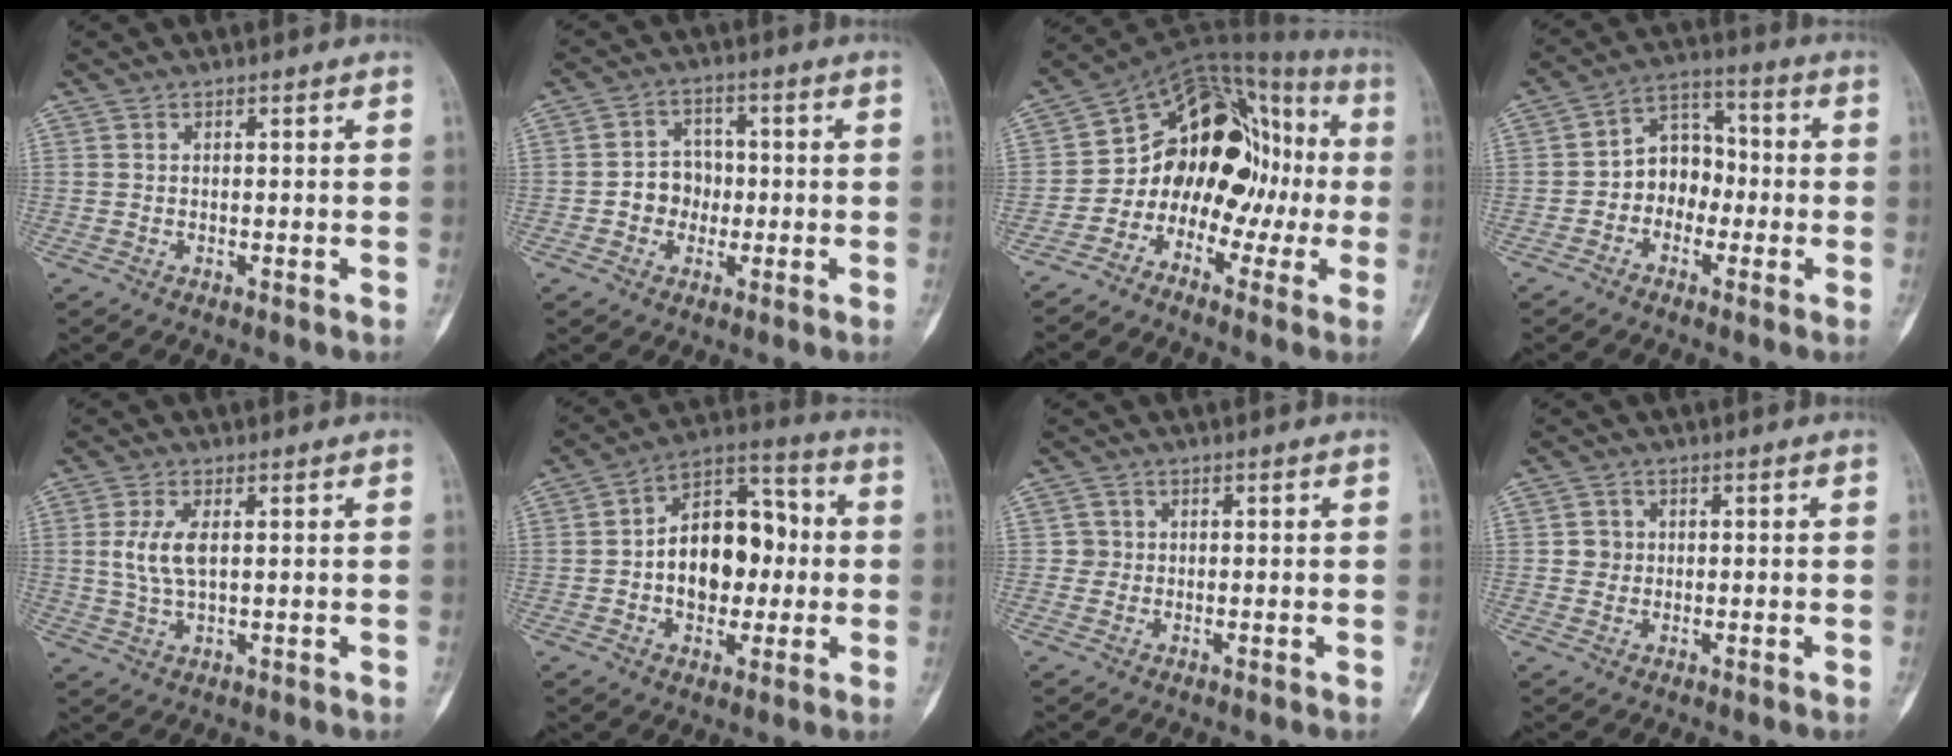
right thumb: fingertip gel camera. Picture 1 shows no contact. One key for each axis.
{"total": 5.8, "fx": -1.0, "fy": 5.2, "fz": 2.4, "tx": -0.003, "ty": 0.018, "tz": -0.025}
{"total": 17.2, "fx": -3.2, "fy": 12.2, "fz": 11.7, "tx": -0.113, "ty": 0.114, "tz": -0.057}
{"total": 8.7, "fx": -1.8, "fy": 6.9, "fz": 4.9, "tx": -0.041, "ty": 0.043, "tz": -0.047}
{"total": 5.8, "fx": 1.0, "fy": 2.6, "fz": 5.1, "tx": -0.111, "ty": -0.003, "tz": 0.021}
{"total": 16.3, "fx": -0.6, "fy": 10.9, "fz": 12.1, "tx": -0.141, "ty": 0.038, "tz": -0.012}
{"total": 1.8, "fx": 0.0, "fy": 1.8, "fz": -0.1, "tx": 0.016, "ty": 0.007, "tz": -0.005}
{"total": 2.6, "fx": 0.2, "fy": 2.6, "fz": 0.5, "tx": 0.009, "ty": 0.005, "tz": 0.001}